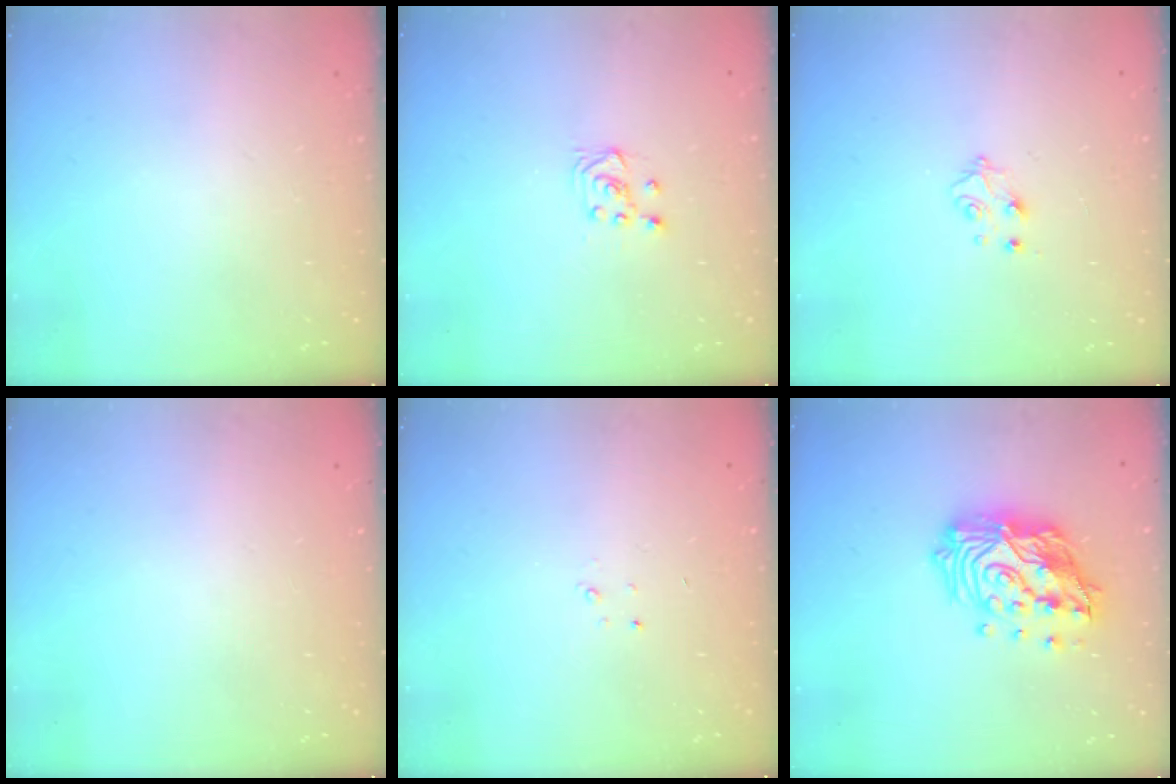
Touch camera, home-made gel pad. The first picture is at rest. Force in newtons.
{"total": 3.9, "press": 3.8, "slide": 0.7}
{"total": 4.4, "press": 4.4, "slide": 0.5}
{"total": 0.0}
{"total": 1.5, "press": 1.5, "slide": 0.2}
{"total": 18.6, "press": 18.6, "slide": 1.4}